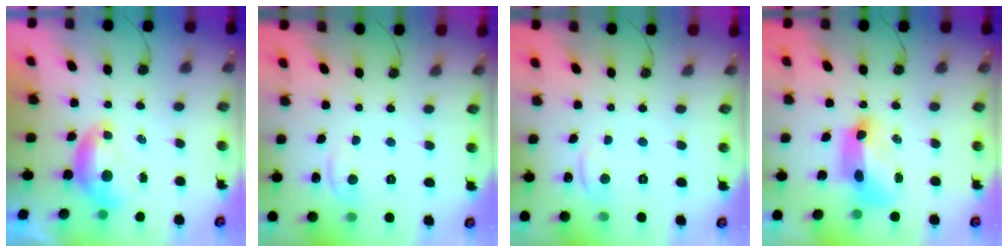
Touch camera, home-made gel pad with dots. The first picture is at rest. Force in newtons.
{"total": 0.8, "press": 0.2, "slide": 0.8}
{"total": 1.2, "press": 1.1, "slide": 0.5}
{"total": 8.7, "press": 8.6, "slide": 0.9}